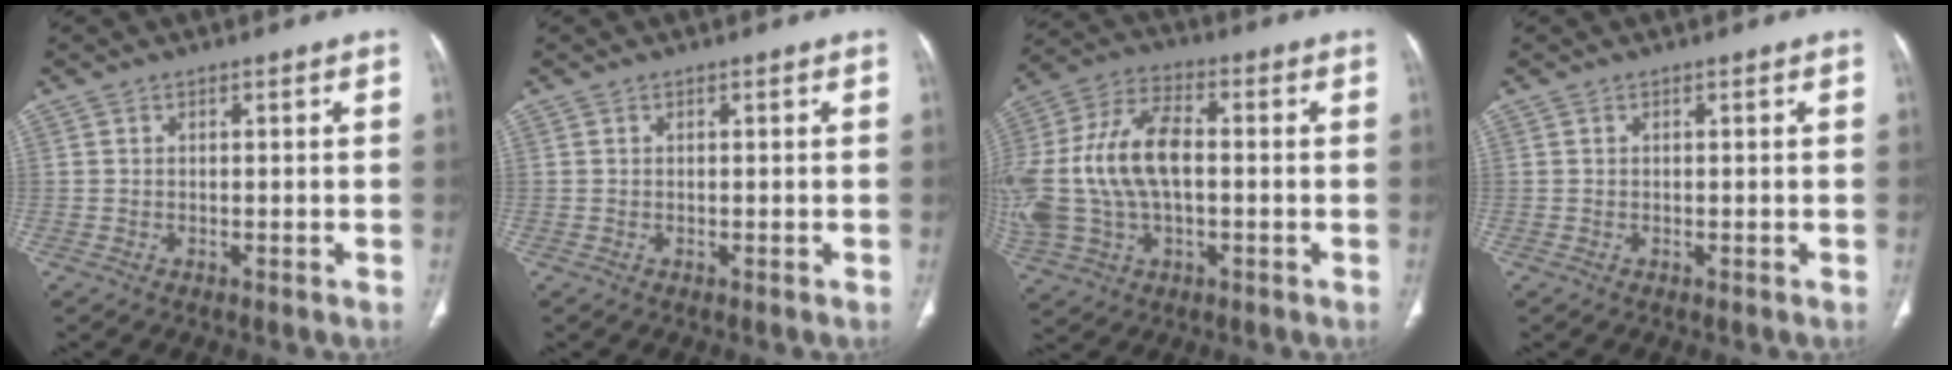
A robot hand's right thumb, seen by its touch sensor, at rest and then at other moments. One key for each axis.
{"total": 0.0}
{"total": 19.9, "fx": -0.1, "fy": 11.5, "fz": 16.3, "tx": -0.368, "ty": 0.021, "tz": 0.001}
{"total": 0.0}